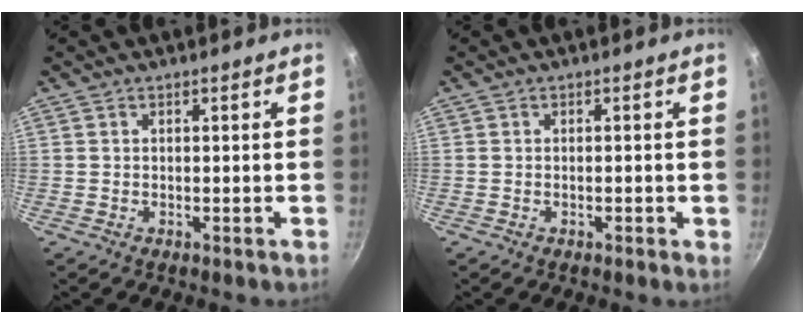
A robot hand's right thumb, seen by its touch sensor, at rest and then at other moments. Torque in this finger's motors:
{"motor_torque": [-0.89, 0.08, -0.72, -0.04, -0.11]}